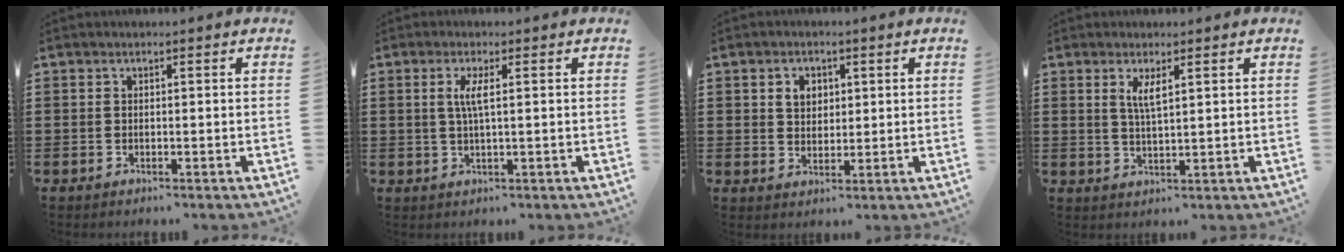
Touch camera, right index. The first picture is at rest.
{"total": 2.9, "force": [0.5, 0.3, 2.9], "torque": [-0.058, -0.001, 0.006]}
{"total": 3.2, "force": [1.1, 2.5, 1.5], "torque": [-0.040, 0.012, 0.017]}
{"total": 2.9, "force": [1.4, 0.7, 2.5], "torque": [-0.054, 0.002, 0.023]}